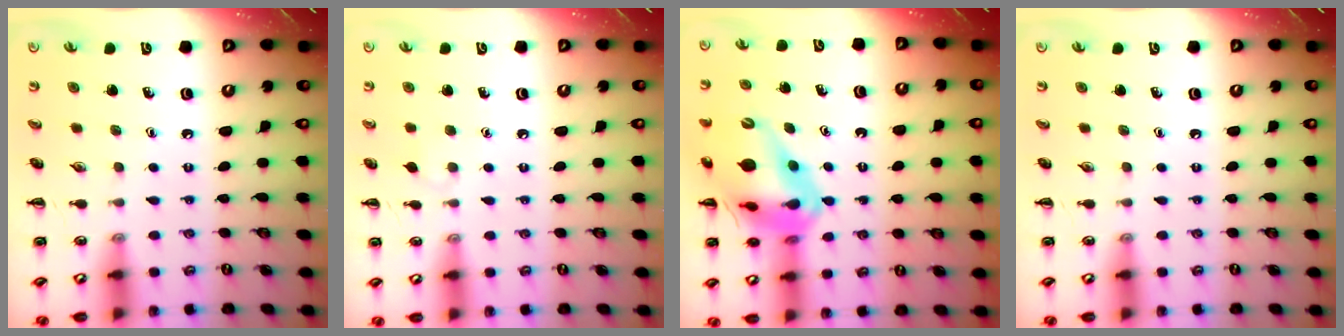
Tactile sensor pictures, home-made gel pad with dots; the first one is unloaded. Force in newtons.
{"total": 2.8, "press": 2.5, "slide": 1.1}
{"total": 17.9, "press": 17.6, "slide": 3.5}
{"total": 0.0}